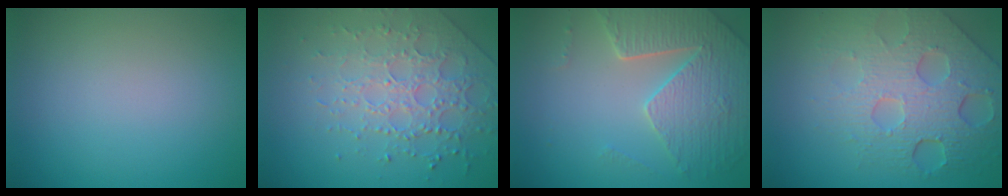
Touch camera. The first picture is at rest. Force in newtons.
{"total": 3.9, "press": 3.8, "slide": 0.7}
{"total": 5.0, "press": 4.5, "slide": 2.1}
{"total": 8.2, "press": 5.4, "slide": 6.1}